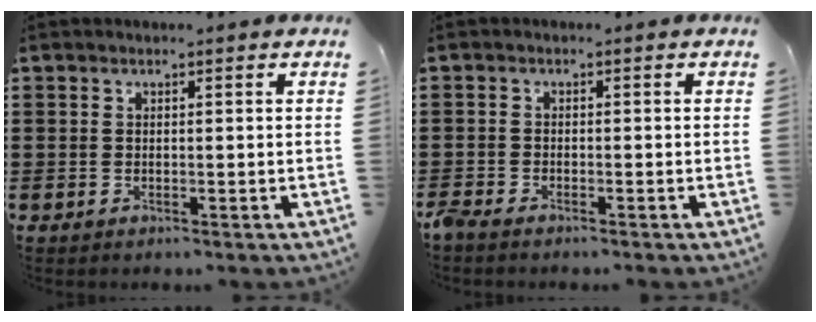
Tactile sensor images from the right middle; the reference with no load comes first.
{"total": 1.5, "force": [-1.4, 0.1, 0.5], "torque": [-0.026, -0.005, -0.032]}